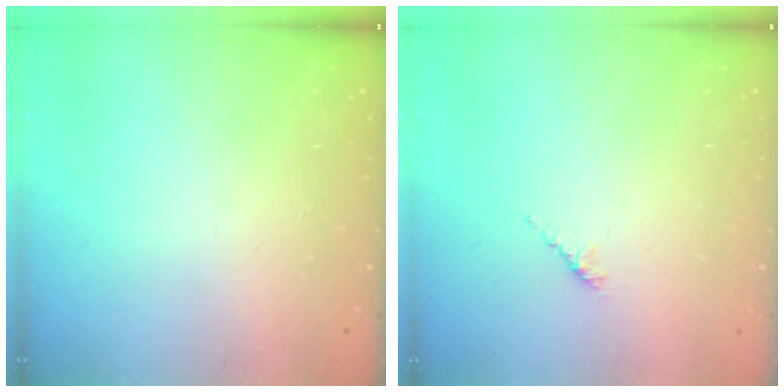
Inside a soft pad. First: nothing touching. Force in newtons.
{"total": 2.6, "press": 2.4, "slide": 0.7}